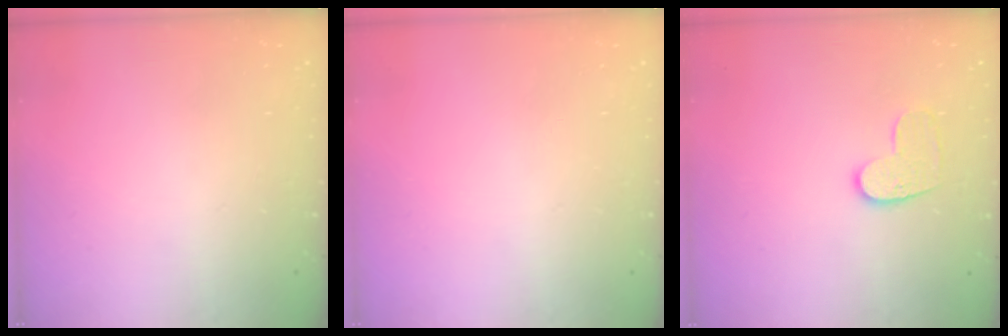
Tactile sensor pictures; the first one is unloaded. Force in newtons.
{"total": 0.0}
{"total": 8.0, "press": 8.0, "slide": 0.3}